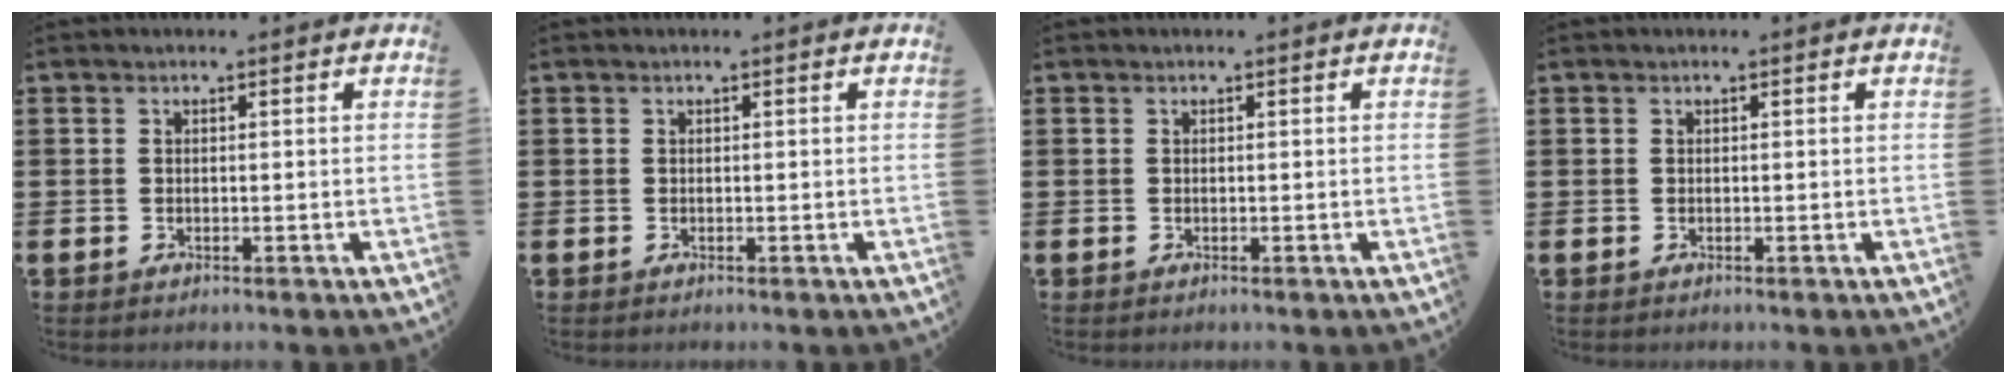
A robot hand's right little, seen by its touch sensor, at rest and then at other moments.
{"total": 0.0}
{"total": 0.0}
{"total": 0.0}